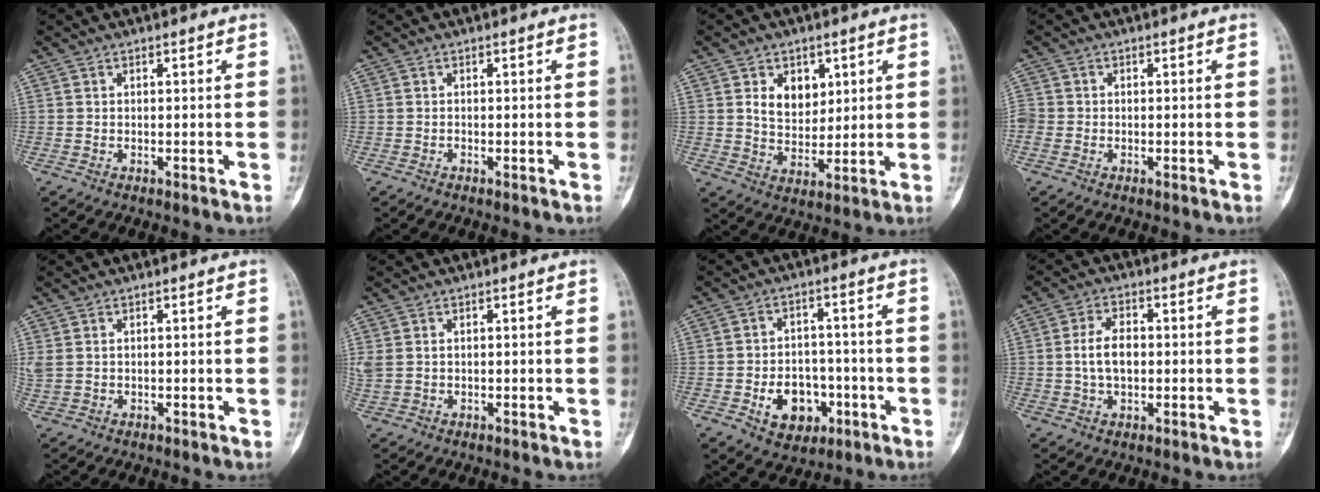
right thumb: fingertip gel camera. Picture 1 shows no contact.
{"total": 0.0}
{"total": 7.5, "force": [2.8, 5.4, 4.5], "torque": [-0.041, -0.020, 0.052]}
{"total": 2.9, "force": [-0.4, 2.5, 1.3], "torque": [-0.030, 0.005, -0.008]}
{"total": 2.4, "force": [0.7, 1.6, 1.6], "torque": [-0.055, 0.011, 0.021]}
{"total": 2.9, "force": [0.6, 2.0, 2.0], "torque": [-0.066, 0.011, 0.021]}
{"total": 9.9, "force": [-3.5, 7.5, 5.4], "torque": [-0.046, 0.027, -0.046]}
{"total": 6.1, "force": [-0.1, 3.6, 4.9], "torque": [-0.086, 0.012, -0.003]}